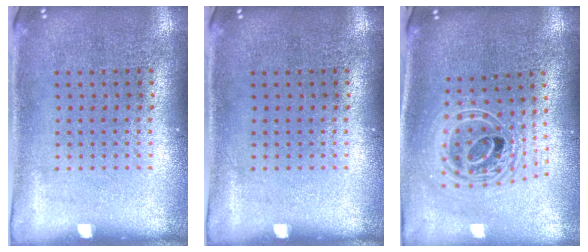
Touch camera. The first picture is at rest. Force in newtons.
{"total": 0.0}
{"total": 2.3, "press": 1.8, "slide": 1.5}